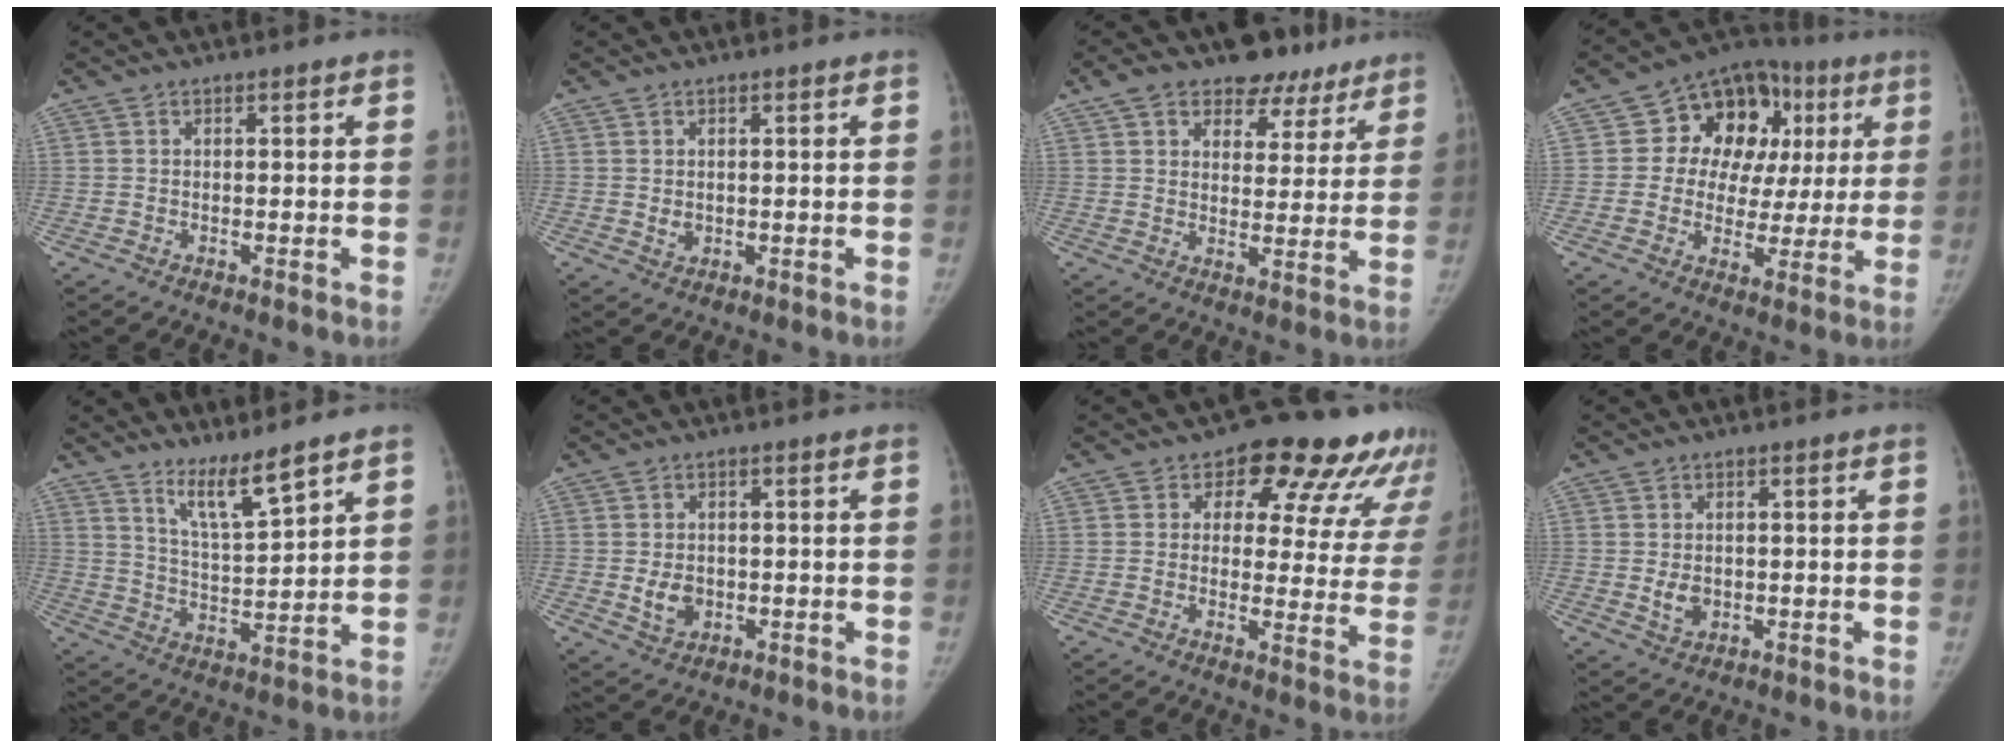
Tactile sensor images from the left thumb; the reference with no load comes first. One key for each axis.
{"total": 2.0, "fx": -0.1, "fy": 1.7, "fz": 1.1, "tx": -0.008, "ty": 0.000, "tz": 0.004}
{"total": 13.0, "fx": 8.6, "fy": 8.2, "fz": 5.4, "tx": -0.027, "ty": -0.019, "tz": 0.120}
{"total": 17.8, "fx": 4.5, "fy": 13.3, "fz": 10.9, "tx": -0.085, "ty": 0.029, "tz": 0.065}
{"total": 8.0, "fx": 6.2, "fy": 0.8, "fz": 4.9, "tx": -0.084, "ty": -0.062, "tz": 0.121}
{"total": 4.9, "fx": -0.6, "fy": 3.8, "fz": 3.0, "tx": -0.032, "ty": -0.001, "tz": -0.003}
{"total": 17.3, "fx": 11.3, "fy": 9.0, "fz": 9.5, "tx": -0.061, "ty": -0.041, "tz": 0.119}
{"total": 3.8, "fx": -0.3, "fy": 2.9, "fz": 2.4, "tx": -0.028, "ty": -0.002, "tz": 0.003}